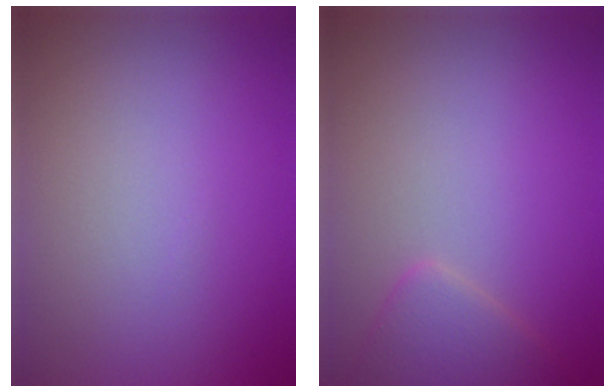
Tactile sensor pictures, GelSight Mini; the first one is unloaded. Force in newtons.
{"total": 2.3, "press": 2.3, "slide": 0.1}